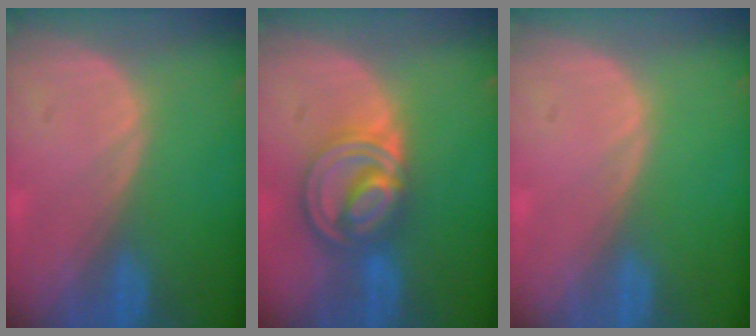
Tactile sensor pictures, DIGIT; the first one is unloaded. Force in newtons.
{"total": 8.6, "press": 7.2, "slide": 4.7}
{"total": 0.0}